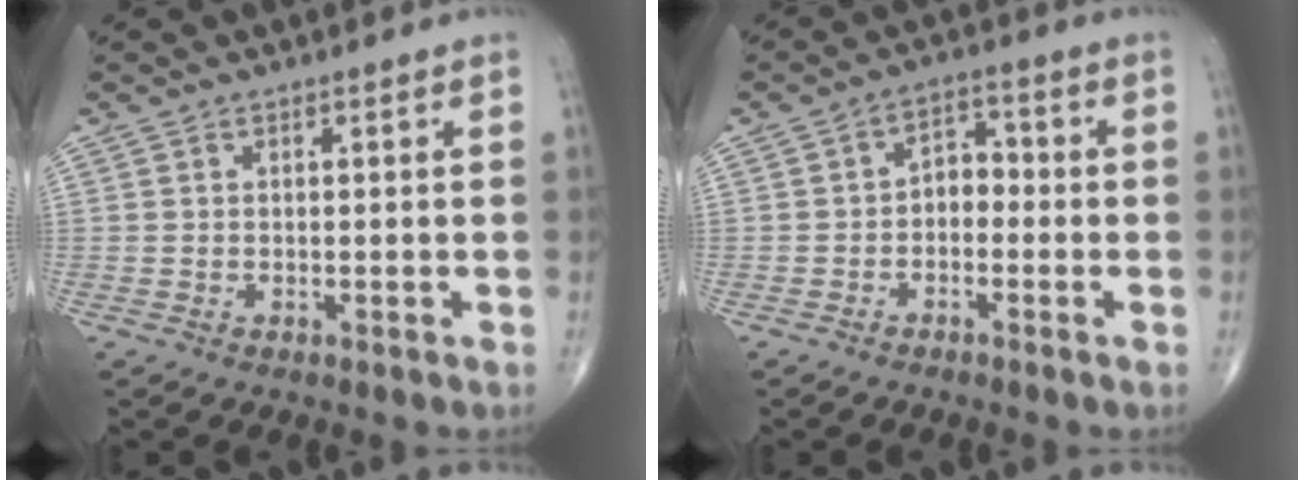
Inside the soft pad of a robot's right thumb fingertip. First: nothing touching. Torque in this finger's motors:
{"motor_torque": [0.10, -0.09, 0.44, 0.00, 0.08]}